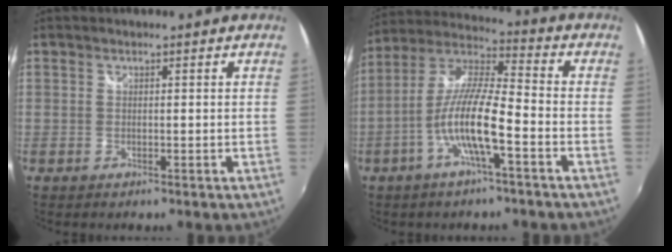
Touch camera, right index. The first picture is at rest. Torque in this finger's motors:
{"motor_torque": [1.31, -0.83, 1.01, 0.21]}